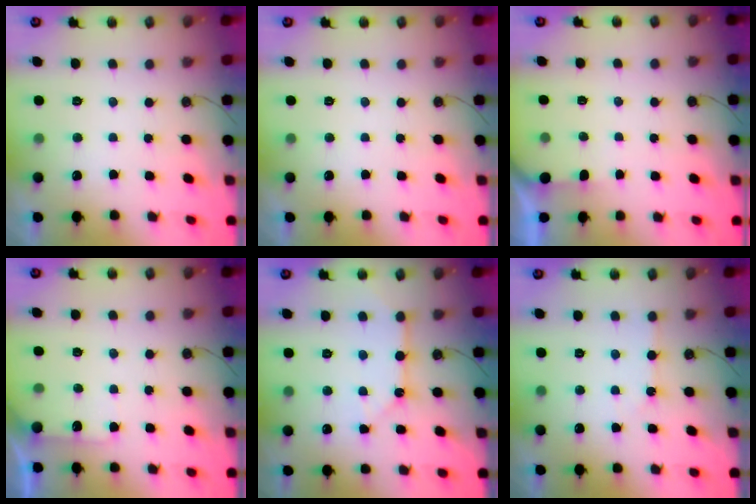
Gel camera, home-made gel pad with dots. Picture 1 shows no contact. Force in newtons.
{"total": 0.0}
{"total": 1.9, "press": 1.9, "slide": 0.2}
{"total": 4.9, "press": 4.9, "slide": 0.4}
{"total": 8.1, "press": 8.1, "slide": 1.0}
{"total": 2.9, "press": 2.8, "slide": 0.4}